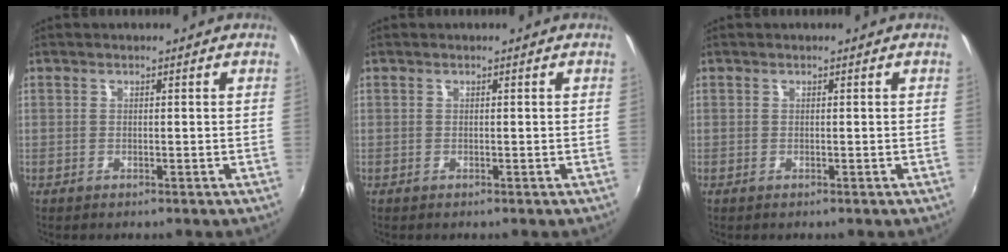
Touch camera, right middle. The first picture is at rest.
{"total": 0.0}
{"total": 0.0}